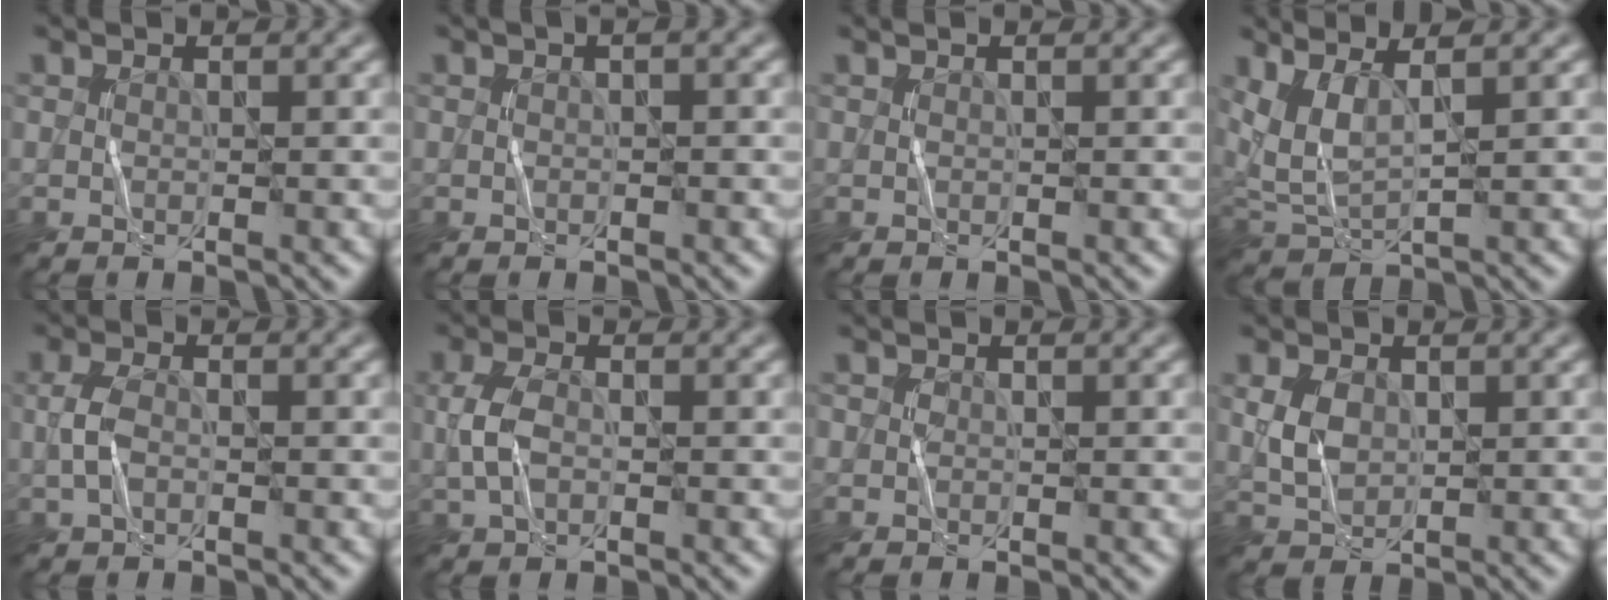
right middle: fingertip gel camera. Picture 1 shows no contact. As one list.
[{"total": 1.1, "force": [0.3, 0.2, 1.0], "torque": [-0.017, -0.002, 0.002]}, {"total": 0.0}, {"total": 4.0, "force": [2.1, 1.1, 3.2], "torque": [-0.079, 0.000, 0.052]}, {"total": 2.2, "force": [-0.3, 1.3, 1.8], "torque": [-0.043, 0.002, -0.008]}, {"total": 2.8, "force": [-0.2, 1.8, 2.2], "torque": [-0.056, 0.001, -0.005]}, {"total": 0.0}, {"total": 2.7, "force": [0.6, 2.0, 1.7], "torque": [-0.040, 0.000, 0.015]}]